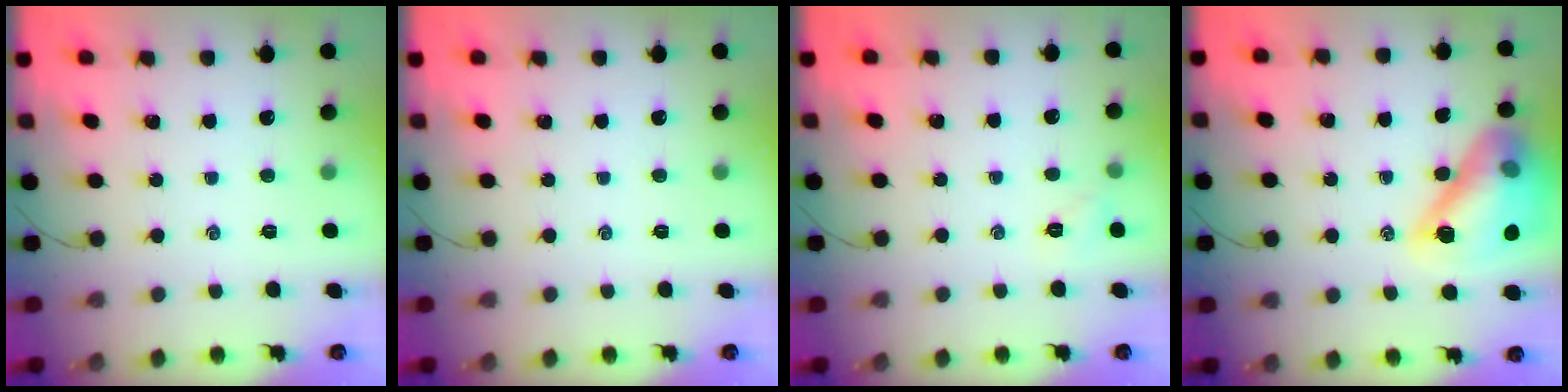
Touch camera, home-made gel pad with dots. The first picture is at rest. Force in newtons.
{"total": 0.0}
{"total": 5.2, "press": 5.0, "slide": 1.5}
{"total": 17.7, "press": 17.7, "slide": 1.6}